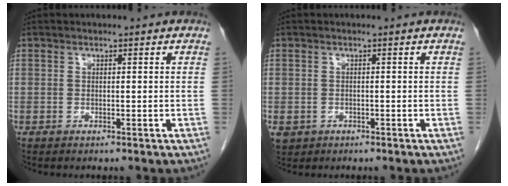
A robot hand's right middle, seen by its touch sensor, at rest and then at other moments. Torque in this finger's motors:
{"motor_torque": [0.39, -0.27, 0.26, 0.04]}